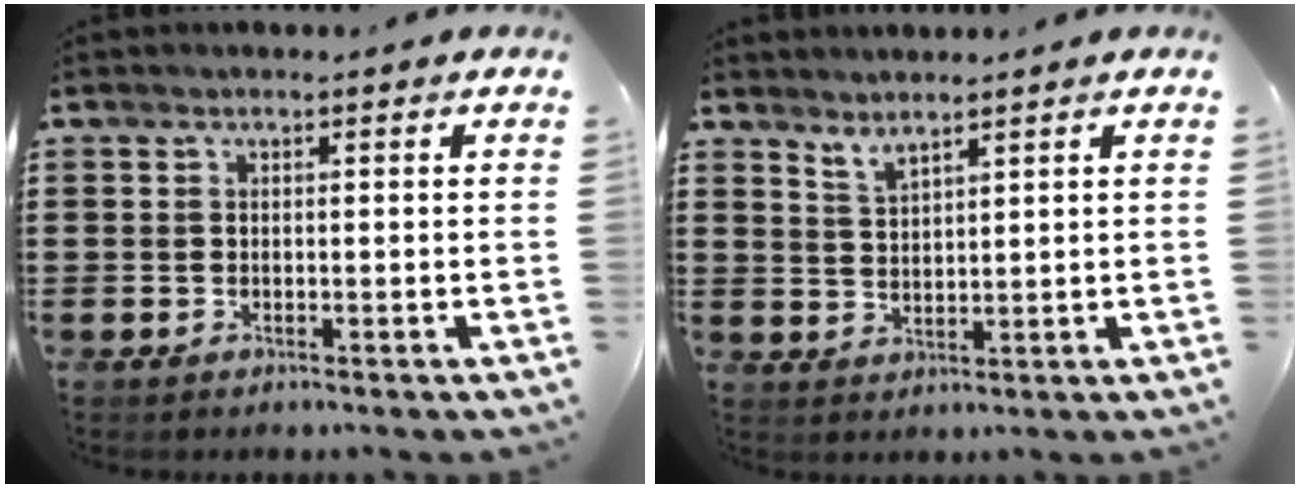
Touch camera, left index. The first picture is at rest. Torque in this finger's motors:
{"motor_torque": [0.24, -0.40, 0.05, 0.01]}